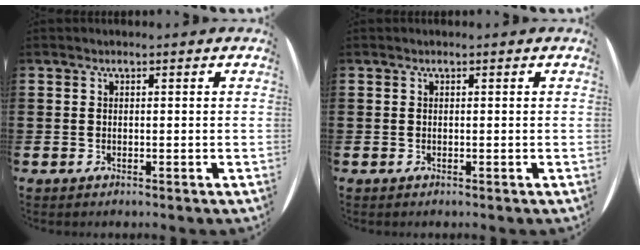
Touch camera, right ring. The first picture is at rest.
{"total": 0.0}